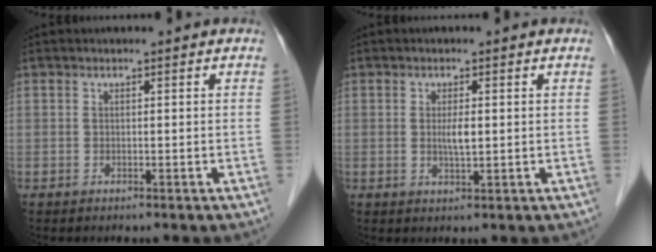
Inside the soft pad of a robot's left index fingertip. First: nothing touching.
{"total": 2.3, "force": [0.2, 0.4, 2.3], "torque": [-0.046, -0.003, 0.005]}